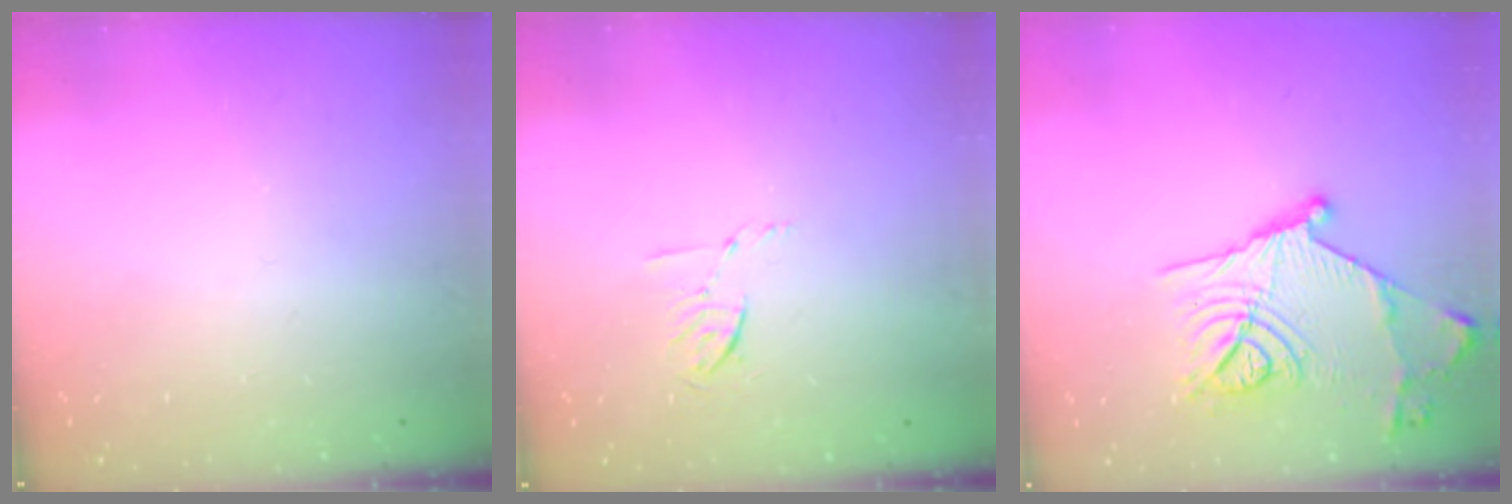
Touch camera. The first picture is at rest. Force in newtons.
{"total": 5.4, "press": 5.1, "slide": 1.8}
{"total": 17.2, "press": 17.1, "slide": 1.9}